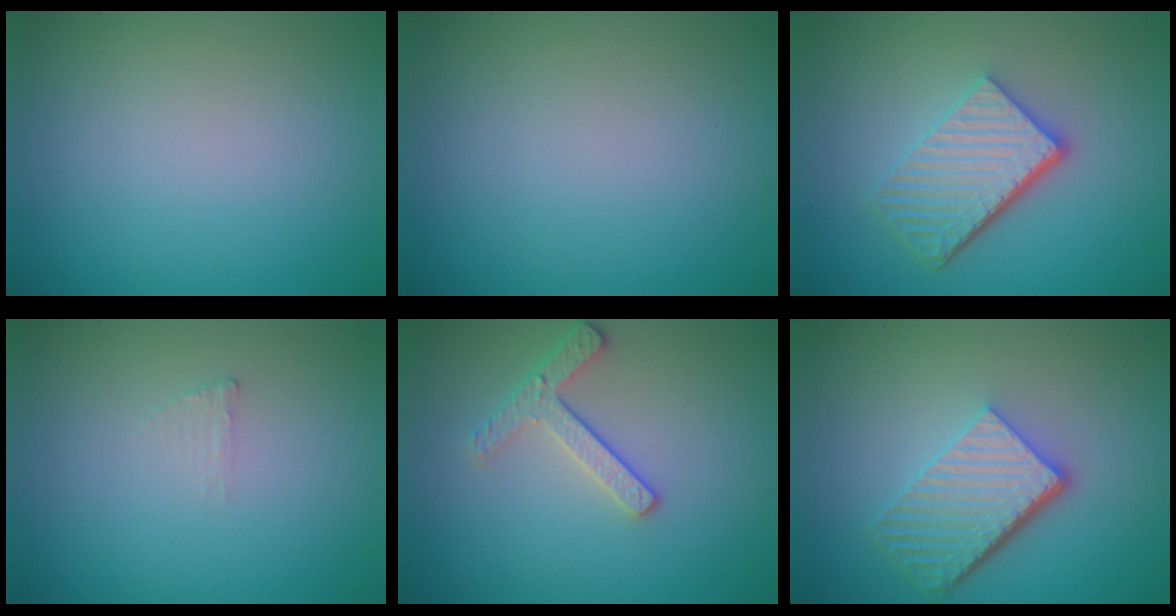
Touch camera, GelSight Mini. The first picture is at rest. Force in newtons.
{"total": 0.0}
{"total": 5.5, "press": 3.9, "slide": 3.9}
{"total": 0.6, "press": 0.6, "slide": 0.1}
{"total": 2.5, "press": 2.4, "slide": 0.7}
{"total": 5.7, "press": 3.9, "slide": 4.1}